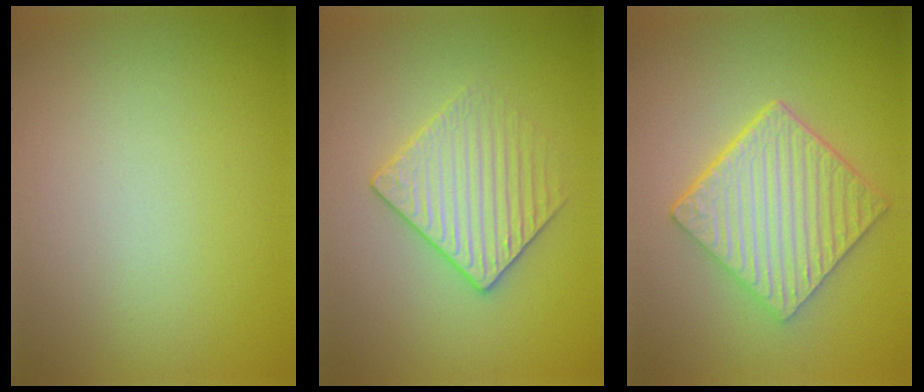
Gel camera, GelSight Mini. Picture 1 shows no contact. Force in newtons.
{"total": 3.2, "press": 3.0, "slide": 1.0}
{"total": 6.1, "press": 4.6, "slide": 4.0}